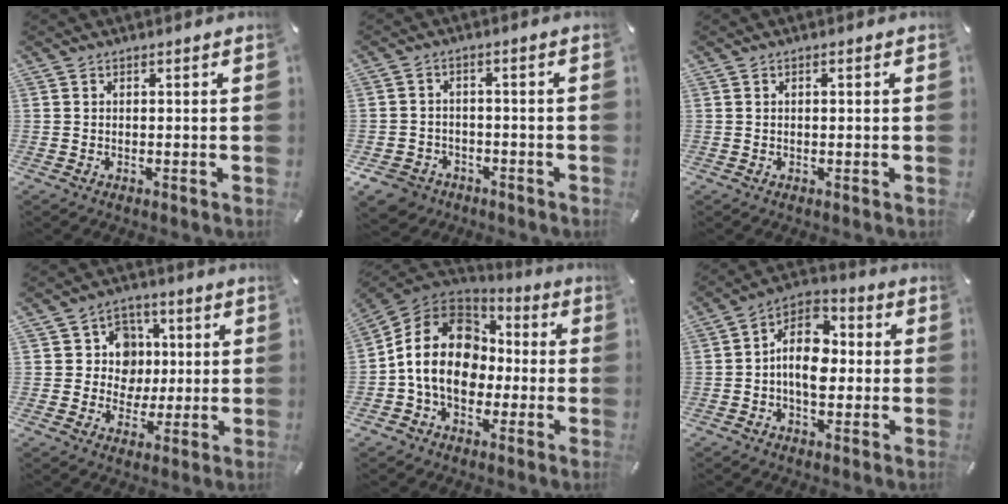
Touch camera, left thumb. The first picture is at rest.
{"total": 5.6, "force": [-3.5, 4.2, 1.4], "torque": [-0.038, 0.020, -0.068]}
{"total": 0.5, "force": [0.0, 0.2, 0.4], "torque": [-0.008, 0.001, 0.000]}
{"total": 9.9, "force": [1.2, 9.3, 3.2], "torque": [-0.041, 0.000, 0.025]}
{"total": 16.9, "force": [-1.0, 13.7, 9.7], "torque": [-0.201, 0.026, -0.016]}
{"total": 11.4, "force": [-0.5, 7.9, 8.1], "torque": [-0.151, -0.002, -0.011]}